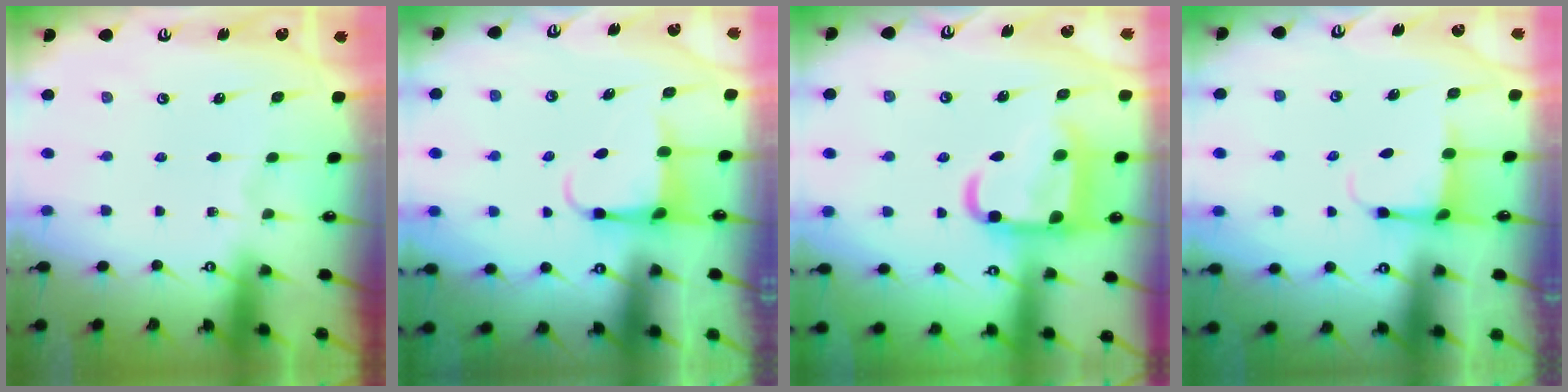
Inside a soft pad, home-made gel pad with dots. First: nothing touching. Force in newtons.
{"total": 4.0, "press": 3.9, "slide": 0.4}
{"total": 15.7, "press": 15.6, "slide": 1.6}
{"total": 4.0, "press": 3.8, "slide": 1.2}